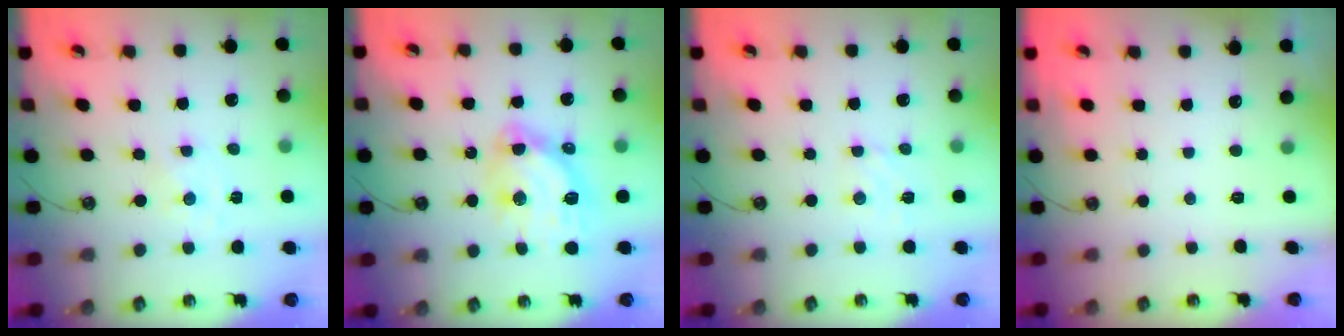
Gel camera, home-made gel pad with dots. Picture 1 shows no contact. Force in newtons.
{"total": 14.5, "press": 14.4, "slide": 1.3}
{"total": 3.2, "press": 3.1, "slide": 0.5}
{"total": 0.0}